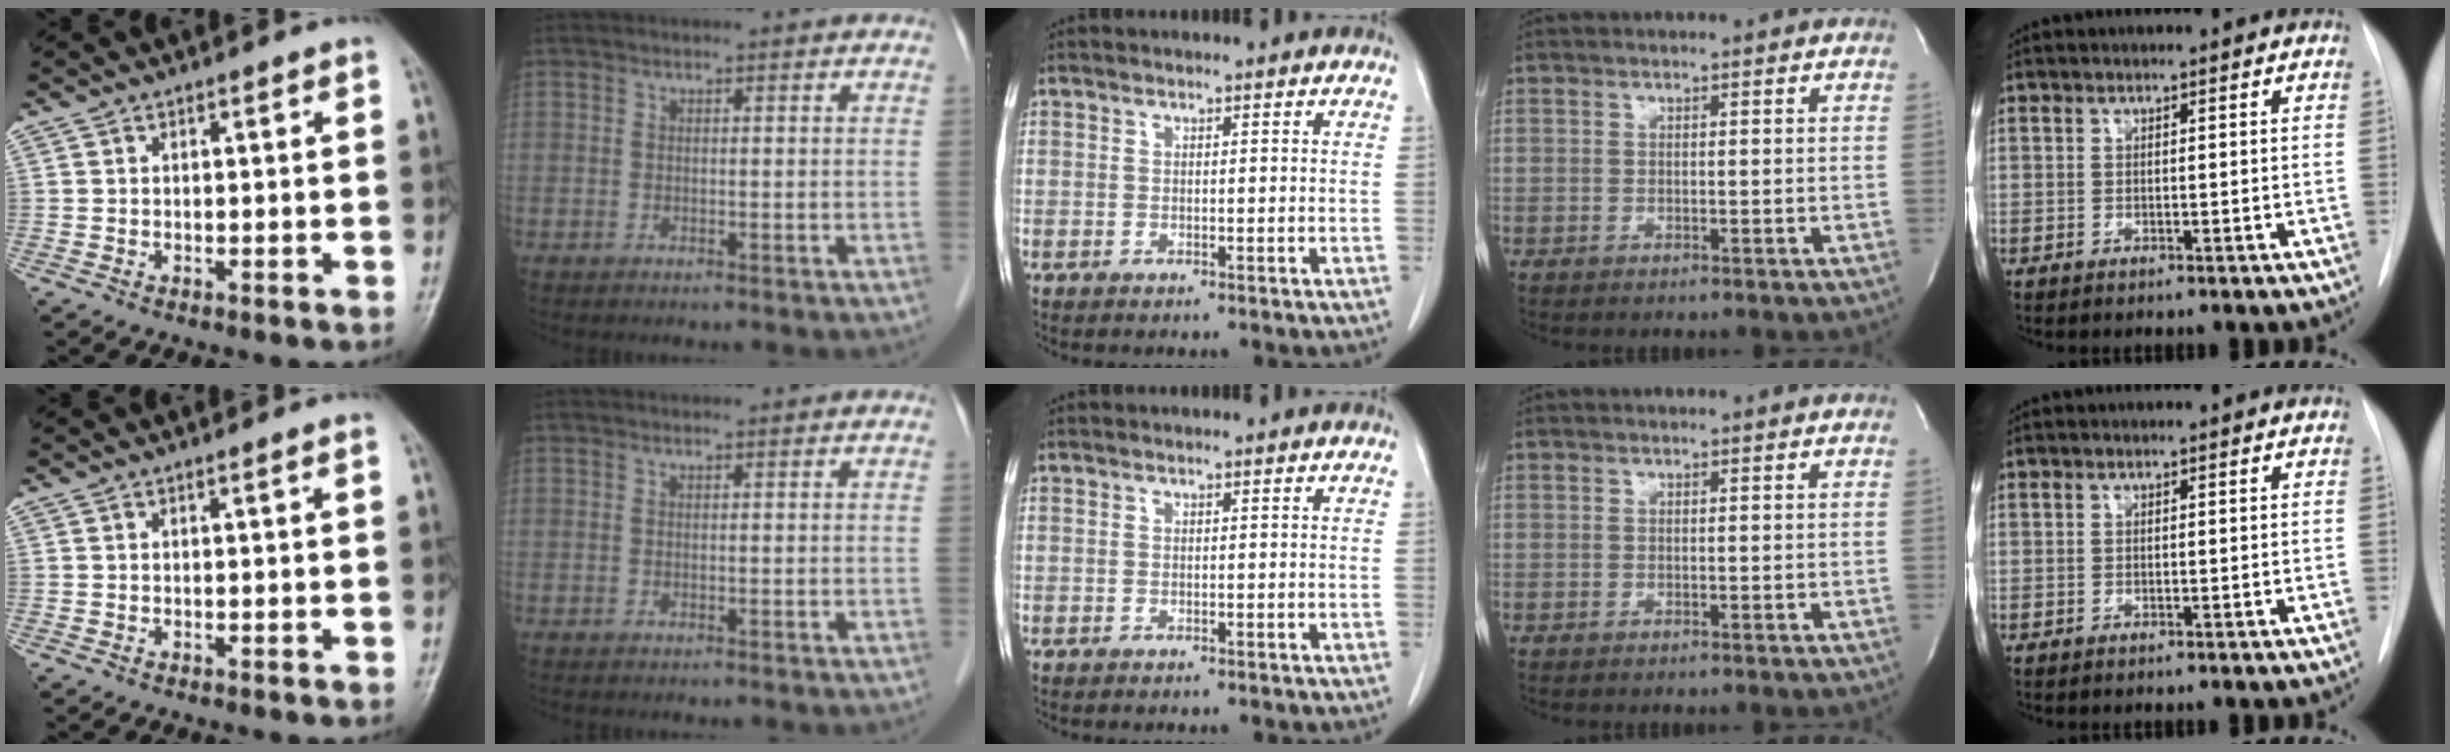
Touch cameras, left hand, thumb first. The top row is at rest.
{}